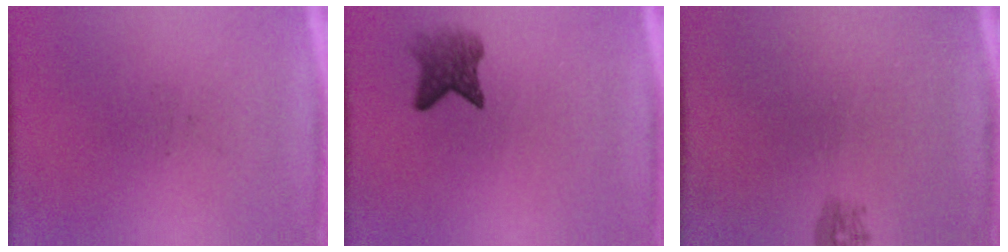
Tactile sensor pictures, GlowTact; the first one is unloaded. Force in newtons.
{"total": 3.7}
{"total": 1.1}